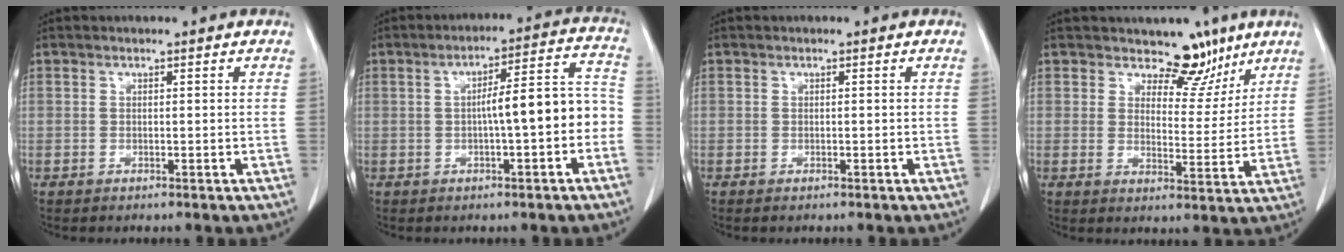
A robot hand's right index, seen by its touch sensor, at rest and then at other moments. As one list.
[{"total": 9.4, "force": [-1.8, 1.7, 9.0], "torque": [-0.121, 0.044, -0.025]}, {"total": 0.6, "force": [-0.4, 0.2, 0.5], "torque": [-0.009, -0.001, -0.007]}, {"total": 6.7, "force": [5.2, 3.6, 2.2], "torque": [-0.012, -0.015, 0.071]}]